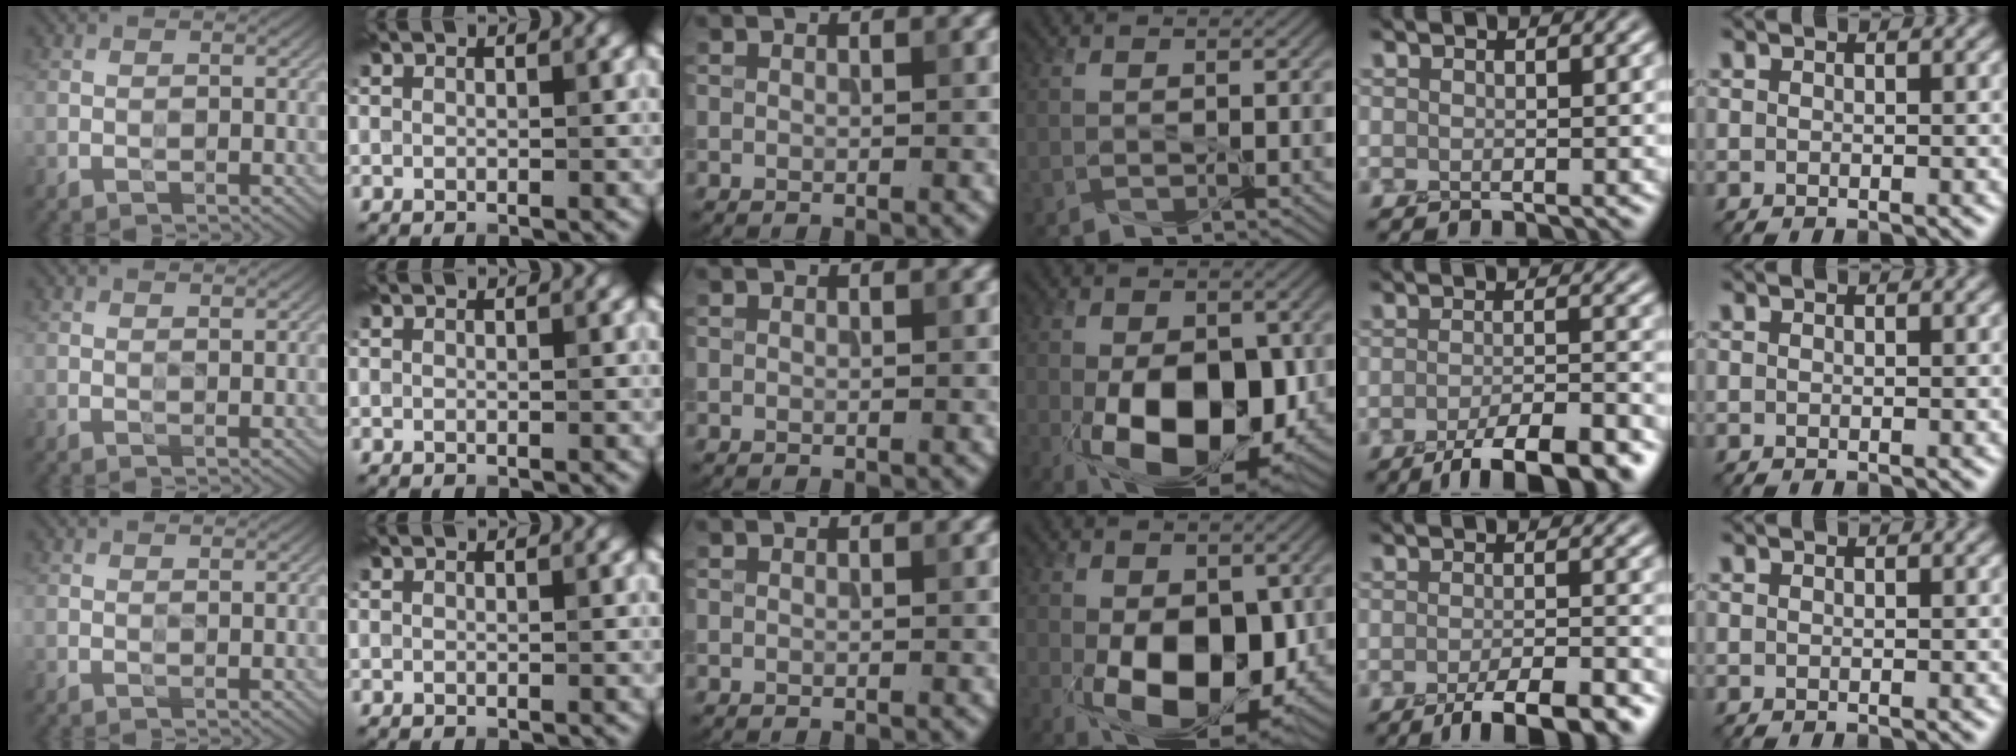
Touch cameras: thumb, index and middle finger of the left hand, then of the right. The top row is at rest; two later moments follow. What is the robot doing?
{"motion": "peel", "object": "velcro strap"}